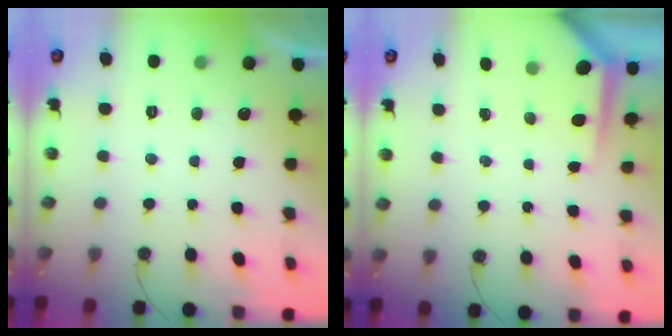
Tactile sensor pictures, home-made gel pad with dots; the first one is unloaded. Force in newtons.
{"total": 4.0, "press": 3.9, "slide": 0.3}